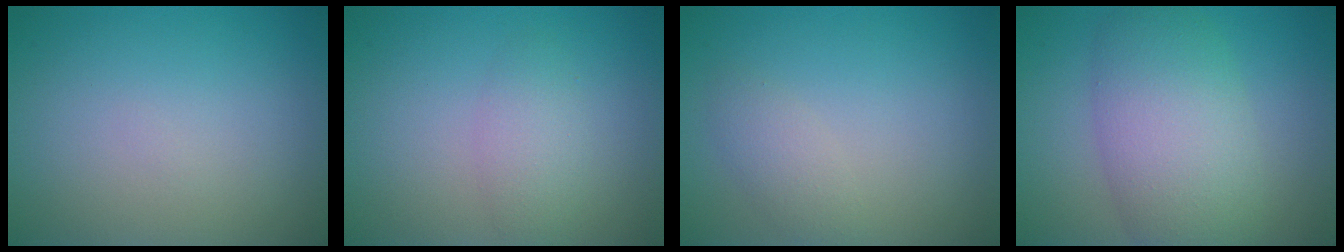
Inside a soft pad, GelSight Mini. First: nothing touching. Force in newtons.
{"total": 2.3, "press": 2.3, "slide": 0.0}
{"total": 1.7, "press": 1.7, "slide": 0.1}
{"total": 7.6, "press": 7.6, "slide": 0.2}